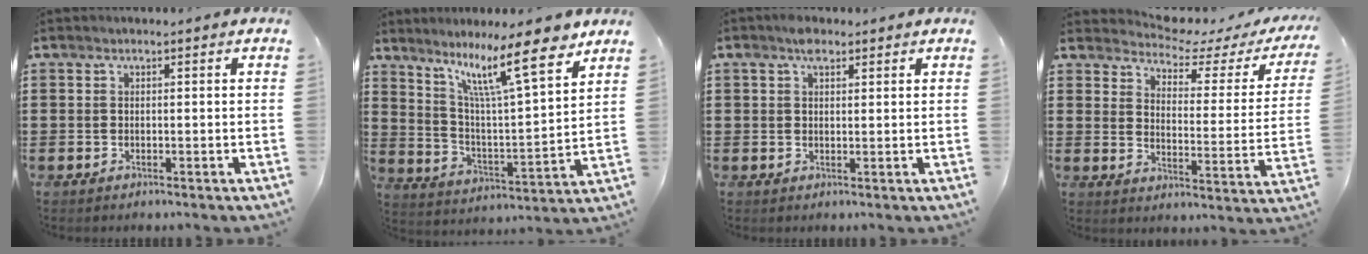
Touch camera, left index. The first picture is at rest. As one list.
[{"total": 13.3, "force": [9.1, 2.1, 9.4], "torque": [-0.174, -0.040, 0.147]}, {"total": 2.8, "force": [1.7, 1.3, 1.7], "torque": [-0.031, 0.003, 0.030]}, {"total": 3.9, "force": [3.7, 0.6, 1.1], "torque": [-0.039, -0.031, 0.054]}]